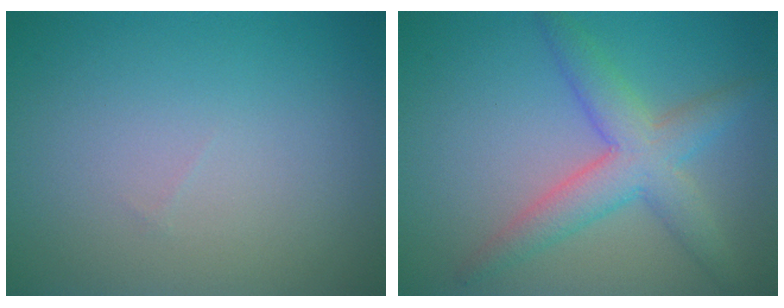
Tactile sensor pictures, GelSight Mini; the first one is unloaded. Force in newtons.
{"total": 4.9, "press": 4.9, "slide": 0.2}